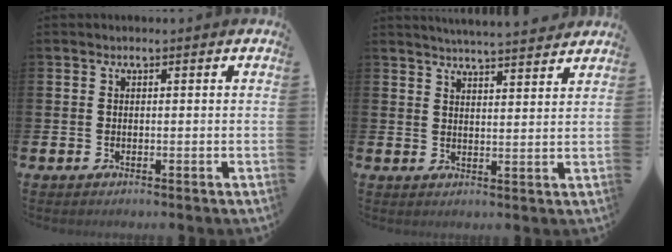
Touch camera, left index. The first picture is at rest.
{"total": 4.4, "force": [4.4, -0.6, 0.2], "torque": [-0.010, -0.028, 0.077]}